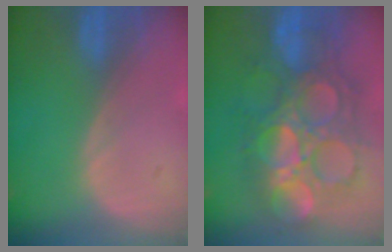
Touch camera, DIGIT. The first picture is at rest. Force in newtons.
{"total": 11.8, "press": 11.7, "slide": 1.3}